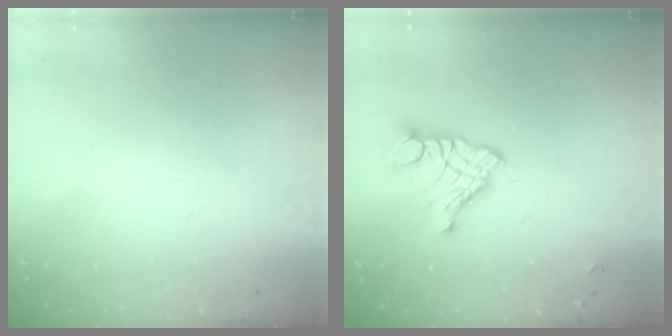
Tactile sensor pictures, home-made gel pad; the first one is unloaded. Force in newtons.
{"total": 11.6, "press": 11.6, "slide": 1.1}